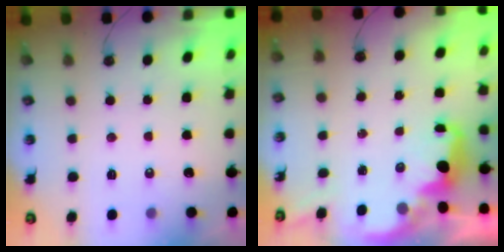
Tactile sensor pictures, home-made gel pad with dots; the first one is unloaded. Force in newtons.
{"total": 2.6, "press": 2.6, "slide": 0.4}